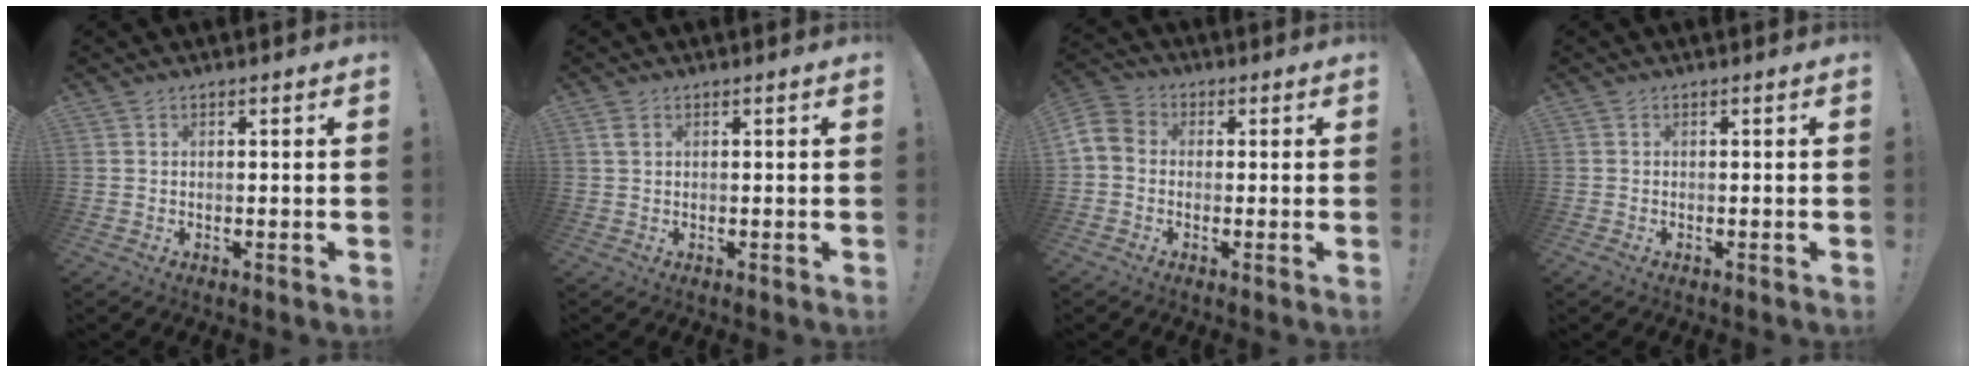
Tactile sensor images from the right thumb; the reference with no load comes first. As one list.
[{"total": 1.6, "force": [0.9, 0.8, 1.1], "torque": [-0.016, 0.000, 0.014]}, {"total": 6.2, "force": [-0.9, 5.0, 3.5], "torque": [-0.077, 0.019, -0.009]}, {"total": 0.5, "force": [-0.4, 0.2, 0.3], "torque": [-0.006, 0.000, -0.007]}]